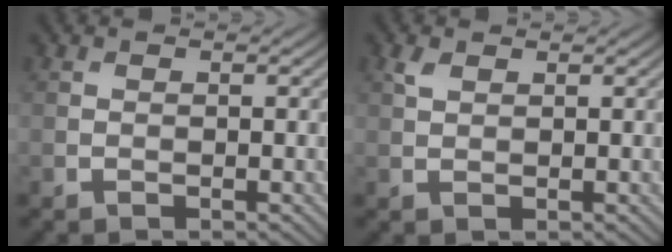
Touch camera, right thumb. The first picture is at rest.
{"total": 1.4, "force": [0.9, 0.8, 0.8], "torque": [-0.023, 0.003, 0.018]}